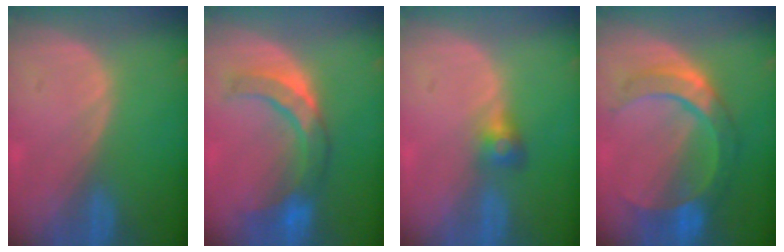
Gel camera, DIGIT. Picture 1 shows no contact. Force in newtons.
{"total": 7.6, "press": 7.6, "slide": 0.7}
{"total": 2.8, "press": 2.6, "slide": 0.9}
{"total": 8.3, "press": 8.3, "slide": 0.5}